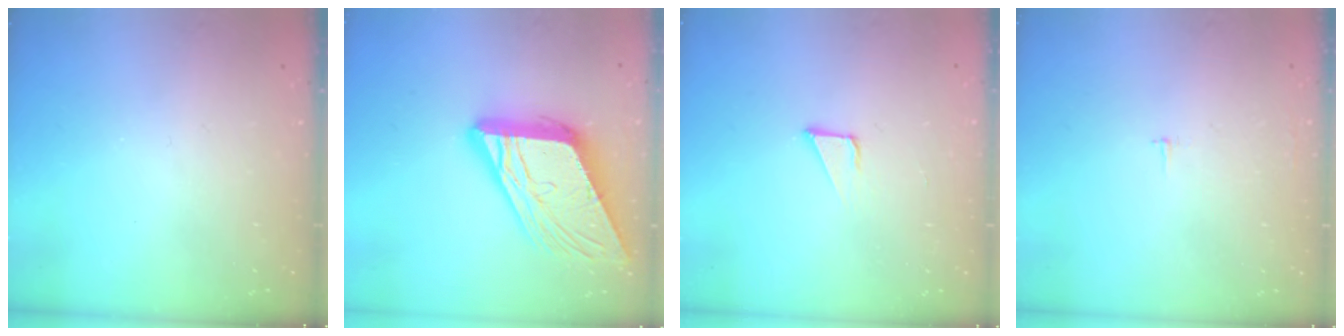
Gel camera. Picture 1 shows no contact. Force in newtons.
{"total": 18.0, "press": 17.8, "slide": 2.4}
{"total": 2.1, "press": 2.1, "slide": 0.1}
{"total": 1.8, "press": 1.8, "slide": 0.1}